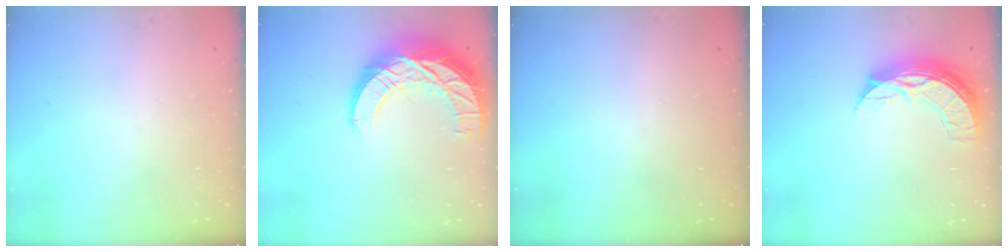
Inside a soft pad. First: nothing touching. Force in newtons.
{"total": 18.0, "press": 17.9, "slide": 1.4}
{"total": 0.0}
{"total": 10.5, "press": 10.5, "slide": 0.8}